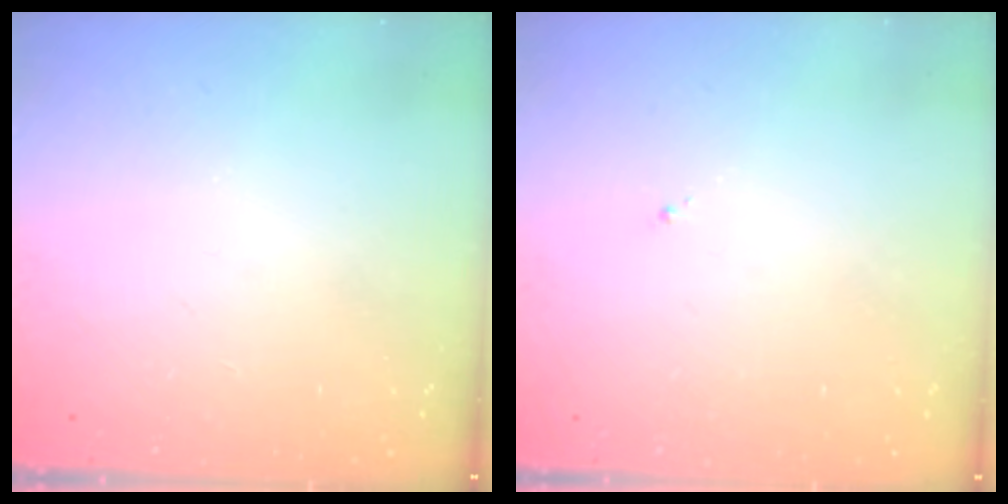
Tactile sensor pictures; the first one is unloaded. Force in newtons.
{"total": 0.8, "press": 0.7, "slide": 0.3}